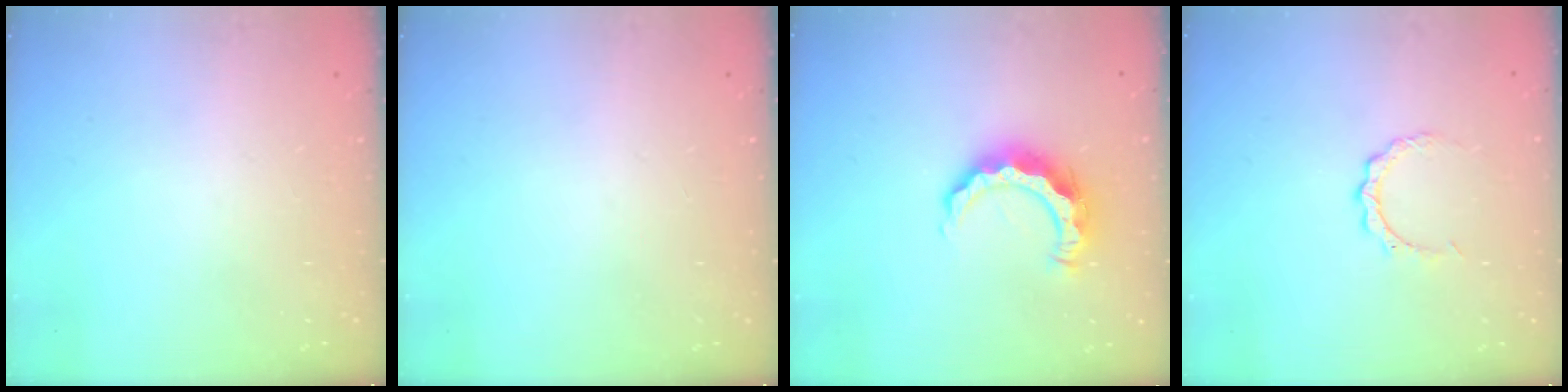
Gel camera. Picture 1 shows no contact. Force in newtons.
{"total": 0.0}
{"total": 9.6, "press": 9.5, "slide": 0.9}
{"total": 3.6, "press": 3.6, "slide": 0.4}